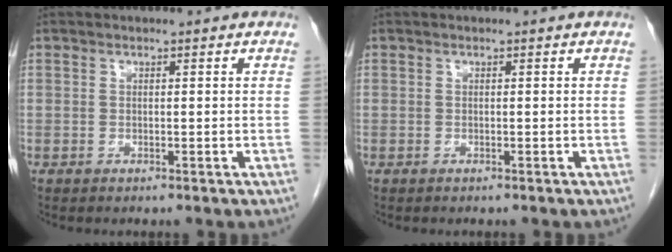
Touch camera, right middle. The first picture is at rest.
{"total": 0.0}